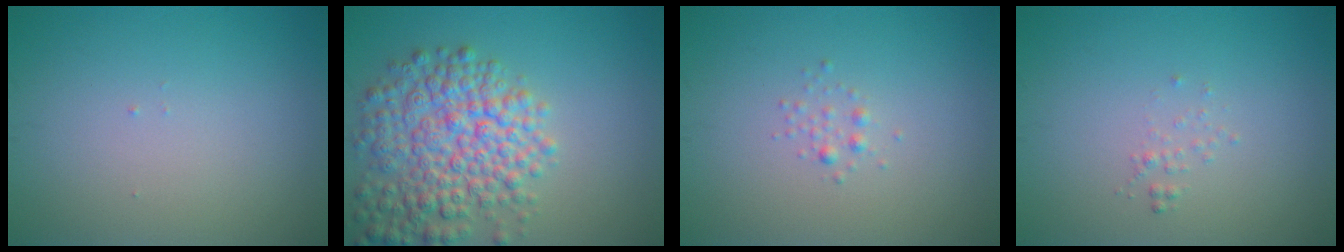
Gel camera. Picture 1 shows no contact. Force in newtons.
{"total": 7.3, "press": 7.3, "slide": 0.3}
{"total": 0.8, "press": 0.8, "slide": 0.0}
{"total": 0.6, "press": 0.6, "slide": 0.1}